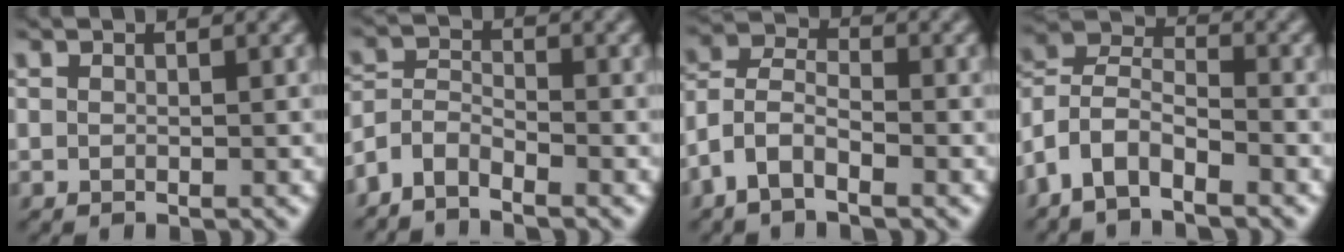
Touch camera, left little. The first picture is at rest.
{"total": 3.2, "force": [-2.7, 1.1, 1.3], "torque": [-0.028, 0.005, -0.066]}
{"total": 4.2, "force": [-2.5, 1.9, 2.8], "torque": [-0.061, 0.008, -0.059]}
{"total": 5.8, "force": [-4.0, 2.5, 3.4], "torque": [-0.069, 0.009, -0.088]}